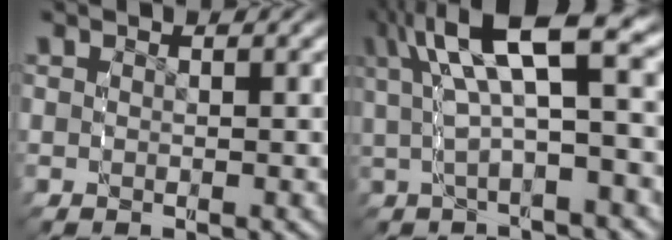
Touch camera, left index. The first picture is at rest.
{"total": 7.5, "force": [2.0, 3.9, 6.1], "torque": [-0.108, 0.020, 0.023]}